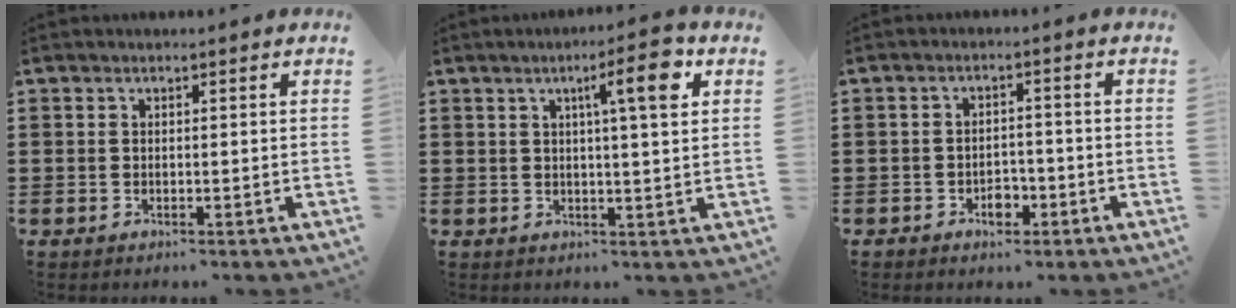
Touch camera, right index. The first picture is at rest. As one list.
[{"total": 7.0, "force": [2.9, 0.9, 6.3], "torque": [-0.099, -0.004, 0.036]}, {"total": 3.1, "force": [-1.7, 2.0, 1.6], "torque": [-0.031, 0.004, -0.033]}]